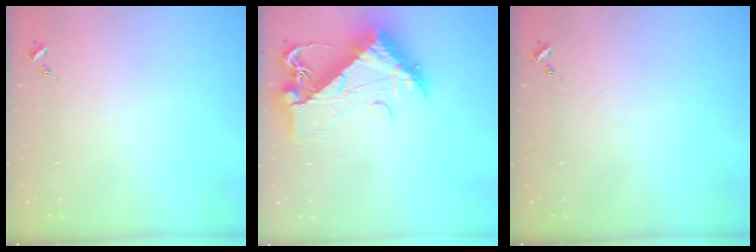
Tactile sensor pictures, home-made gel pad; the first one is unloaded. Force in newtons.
{"total": 13.2, "press": 13.2, "slide": 1.4}
{"total": 0.0}